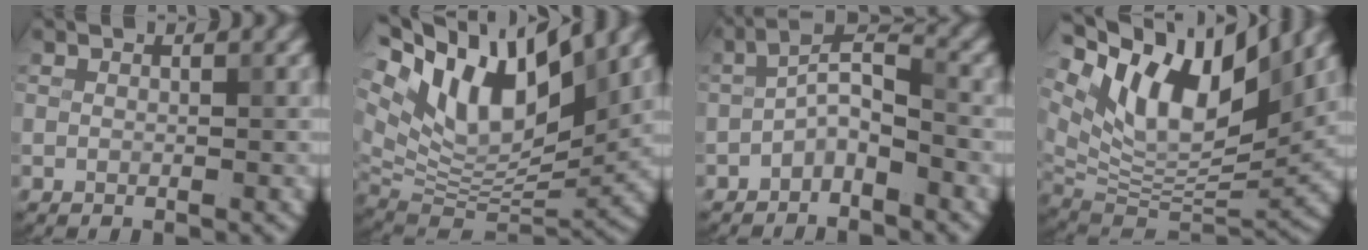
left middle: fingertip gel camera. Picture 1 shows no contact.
{"total": 13.0, "force": [6.2, 6.1, 9.7], "torque": [-0.170, 0.020, 0.109]}
{"total": 3.3, "force": [-1.8, 1.2, 2.5], "torque": [-0.043, 0.015, -0.041]}
{"total": 13.1, "force": [7.2, 5.5, 9.5], "torque": [-0.169, 0.012, 0.131]}